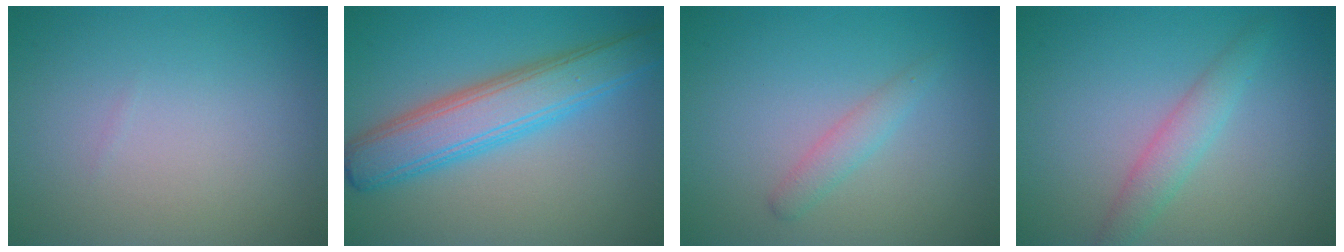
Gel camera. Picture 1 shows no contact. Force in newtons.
{"total": 6.3, "press": 6.3, "slide": 0.1}
{"total": 1.6, "press": 1.6, "slide": 0.1}
{"total": 2.3, "press": 2.3, "slide": 0.1}